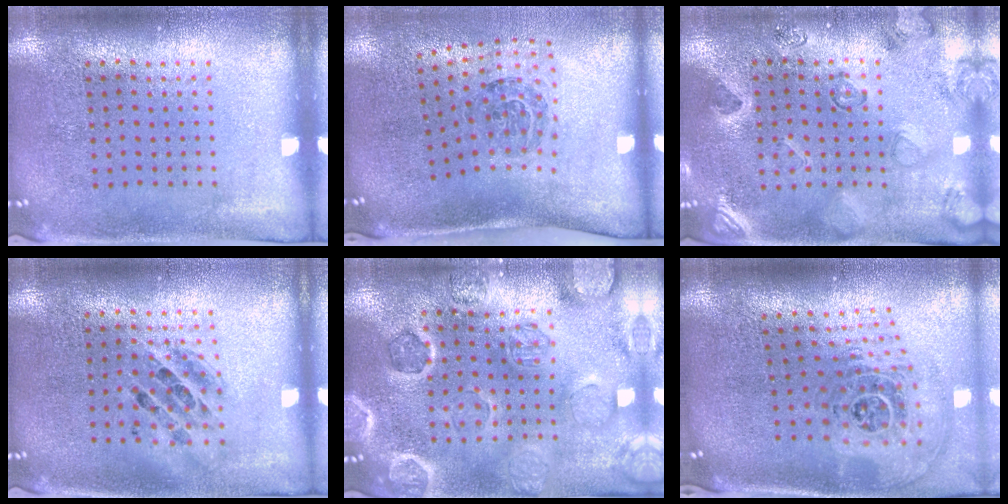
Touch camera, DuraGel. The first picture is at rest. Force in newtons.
{"total": 1.7, "press": 1.1, "slide": 1.2}
{"total": 2.2, "press": 1.8, "slide": 1.3}
{"total": 1.4, "press": 1.3, "slide": 0.7}
{"total": 2.6, "press": 2.6, "slide": 0.3}
{"total": 2.0, "press": 1.5, "slide": 1.3}